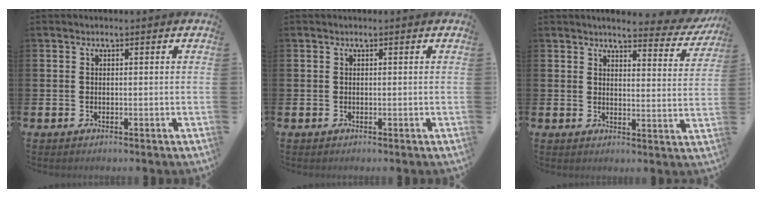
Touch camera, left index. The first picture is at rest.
{"total": 0.0}
{"total": 4.1, "force": [3.9, 0.5, 1.0], "torque": [-0.026, -0.027, 0.063]}